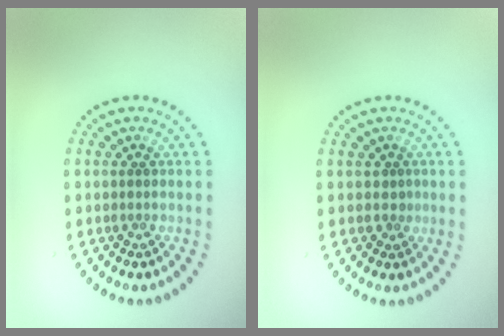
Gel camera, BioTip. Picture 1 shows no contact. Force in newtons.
{"total": 0.7, "press": 0.4, "slide": 0.6}